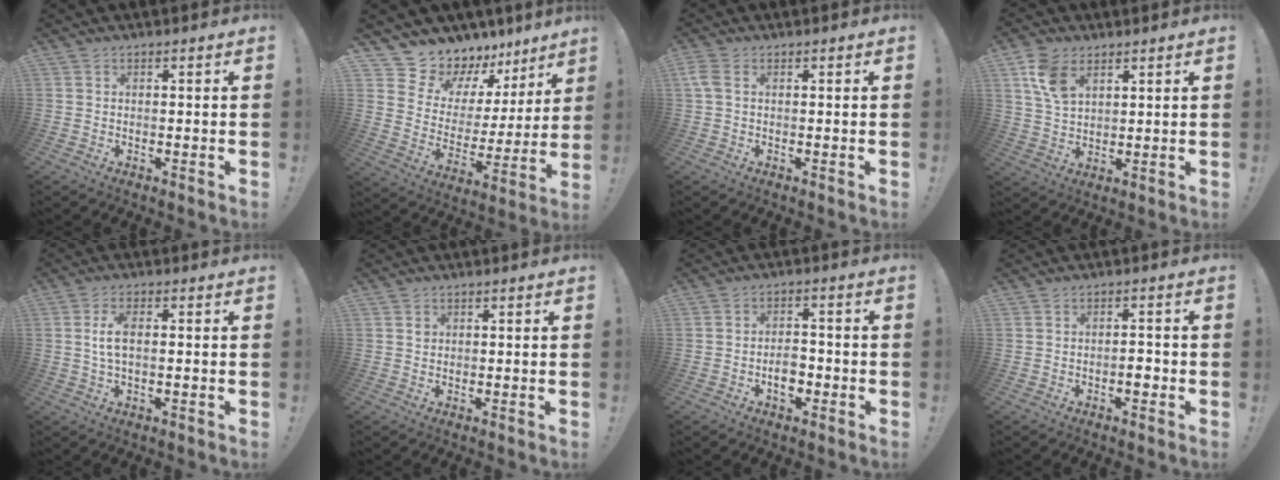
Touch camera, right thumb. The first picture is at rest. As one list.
[{"total": 11.5, "force": [10.5, 4.8, 0.4], "torque": [-0.018, -0.104, 0.200]}, {"total": 2.8, "force": [0.7, 1.6, 2.2], "torque": [-0.054, 0.004, 0.013]}, {"total": 9.2, "force": [4.8, 5.7, 5.5], "torque": [-0.100, -0.012, 0.093]}, {"total": 5.4, "force": [0.2, 2.0, 5.0], "torque": [-0.089, -0.002, 0.003]}, {"total": 1.0, "force": [0.2, 0.9, 0.0], "torque": [0.011, -0.002, 0.001]}, {"total": 6.1, "force": [-2.4, 3.9, 4.0], "torque": [-0.058, 0.009, -0.043]}, {"total": 3.4, "force": [-1.6, 1.6, 2.6], "torque": [-0.032, 0.005, -0.028]}]